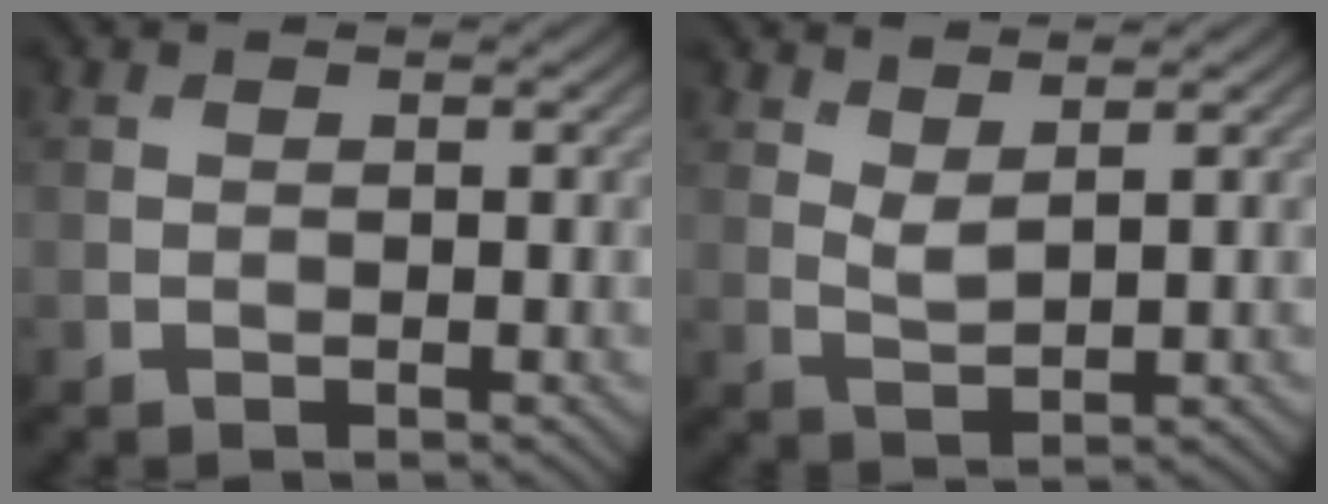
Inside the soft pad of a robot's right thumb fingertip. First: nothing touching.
{"total": 2.3, "force": [1.7, 0.5, 1.3], "torque": [-0.033, -0.004, 0.039]}